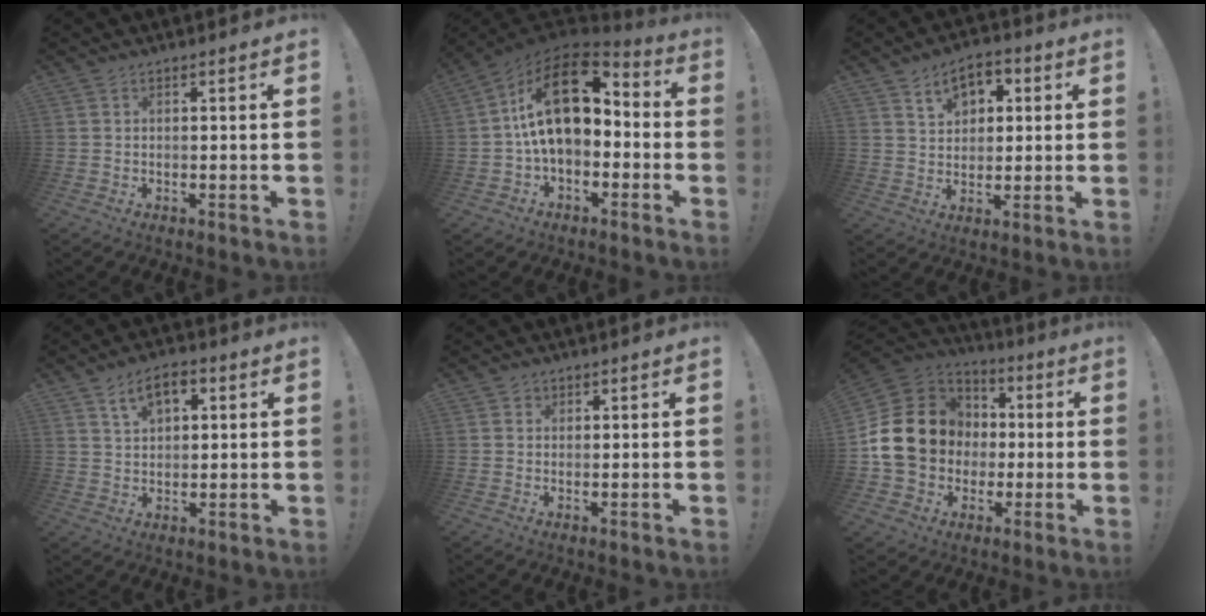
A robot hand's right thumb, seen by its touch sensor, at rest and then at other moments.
{"total": 19.5, "force": [4.1, 10.6, 15.9], "torque": [-0.272, -0.006, 0.074]}
{"total": 8.5, "force": [4.0, 6.1, 4.3], "torque": [-0.056, -0.013, 0.073]}
{"total": 7.8, "force": [3.6, 4.5, 5.3], "torque": [-0.079, -0.002, 0.065]}
{"total": 1.3, "force": [0.5, 1.2, 0.2], "torque": [0.004, -0.001, 0.007]}
{"total": 19.3, "force": [1.2, 16.6, 9.9], "torque": [-0.166, 0.018, 0.052]}